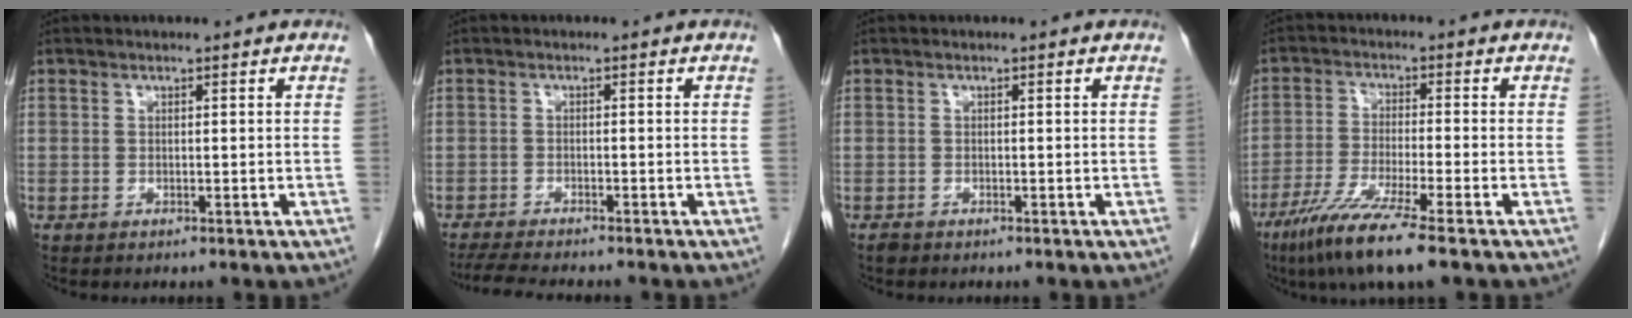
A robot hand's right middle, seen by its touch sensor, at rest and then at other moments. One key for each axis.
{"total": 7.6, "fx": -6.7, "fy": 0.7, "fz": 3.5, "tx": -0.054, "ty": -0.016, "tz": -0.105}
{"total": 0.6, "fx": -0.6, "fy": 0.3, "fz": 0.2, "tx": -0.008, "ty": -0.001, "tz": -0.010}
{"total": 9.9, "fx": -6.6, "fy": -0.4, "fz": 7.4, "tx": -0.142, "ty": -0.032, "tz": -0.119}